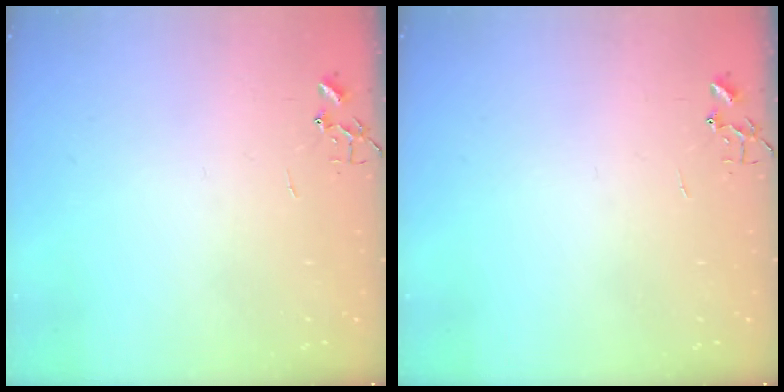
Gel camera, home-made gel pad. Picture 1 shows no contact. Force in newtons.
{"total": 0.0}